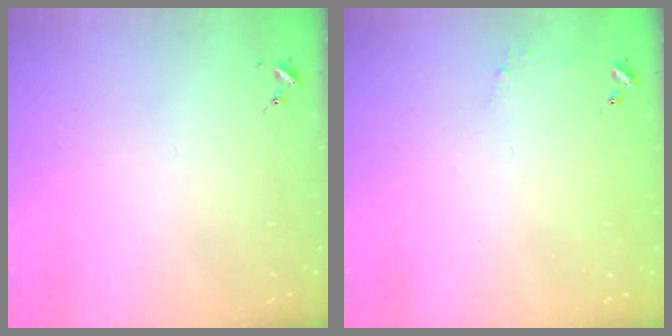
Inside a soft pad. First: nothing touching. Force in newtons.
{"total": 4.8, "press": 4.8, "slide": 0.4}